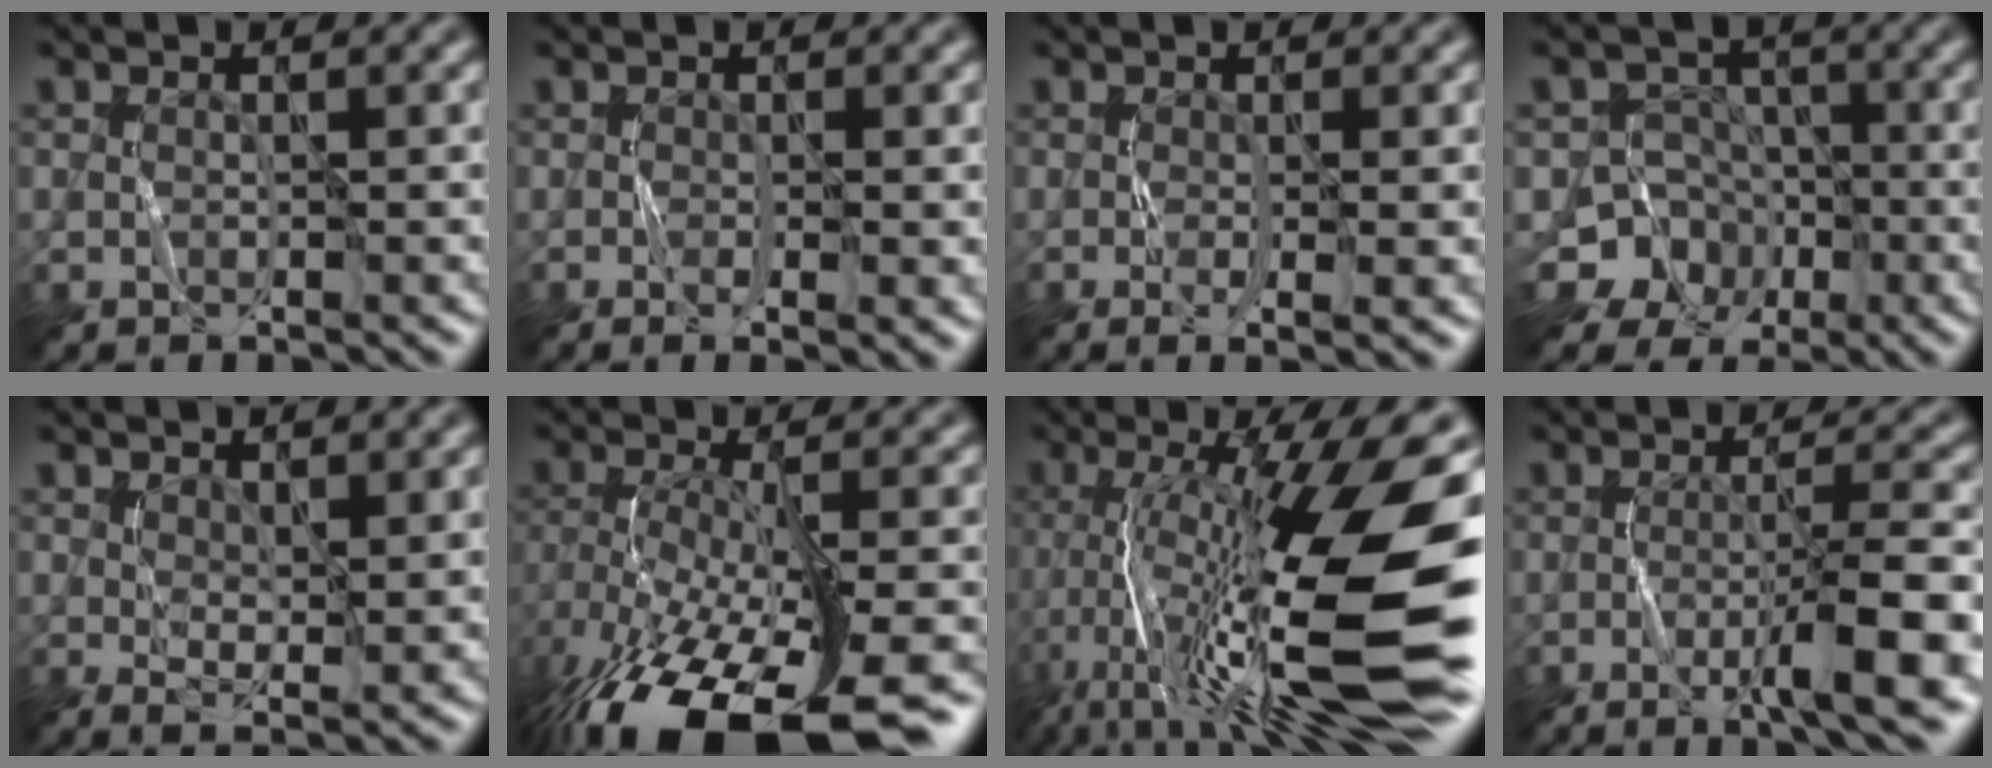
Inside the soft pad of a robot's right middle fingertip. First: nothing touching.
{"total": 2.1, "force": [-0.4, 0.3, 2.0], "torque": [-0.036, -0.008, -0.001]}
{"total": 2.7, "force": [-0.6, 0.4, 2.6], "torque": [-0.047, -0.009, -0.003]}
{"total": 7.8, "force": [-3.5, 6.9, 1.2], "torque": [-0.006, -0.005, -0.074]}
{"total": 2.5, "force": [0.9, 0.9, 2.2], "torque": [-0.044, -0.012, 0.025]}
{"total": 13.6, "force": [-9.1, 3.8, 9.4], "torque": [-0.200, -0.029, -0.135]}
{"total": 17.6, "force": [-2.9, 4.0, 16.9], "torque": [-0.292, 0.008, -0.046]}
{"total": 6.9, "force": [-2.0, 1.1, 6.5], "torque": [-0.101, -0.001, -0.028]}